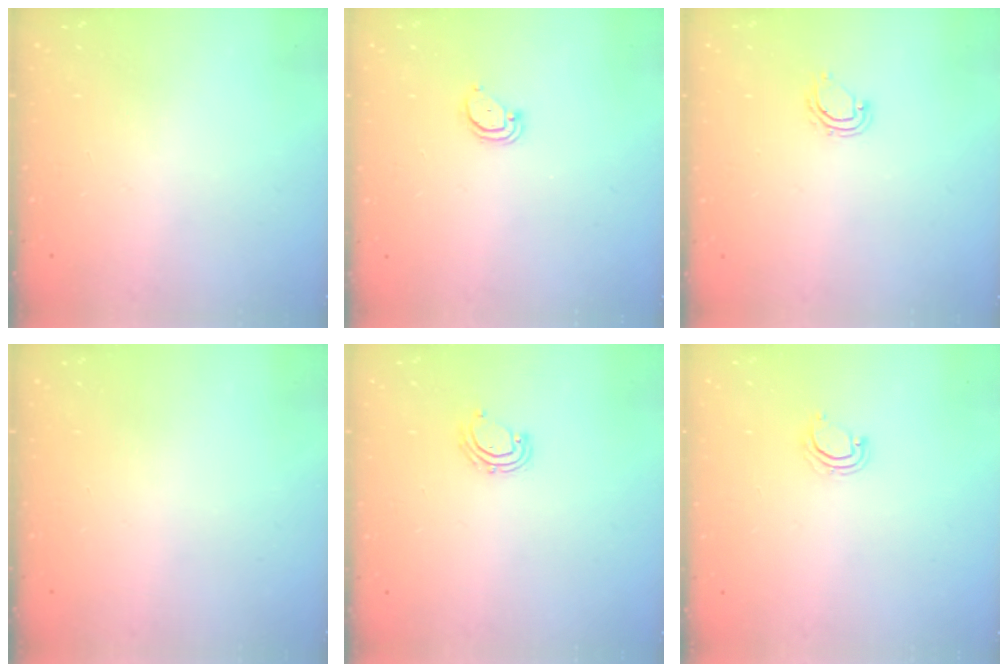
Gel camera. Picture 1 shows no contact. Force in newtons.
{"total": 2.6, "press": 2.6, "slide": 0.2}
{"total": 5.0, "press": 5.0, "slide": 0.2}
{"total": 0.0}
{"total": 6.5, "press": 6.3, "slide": 1.6}
{"total": 2.2, "press": 2.2, "slide": 0.1}